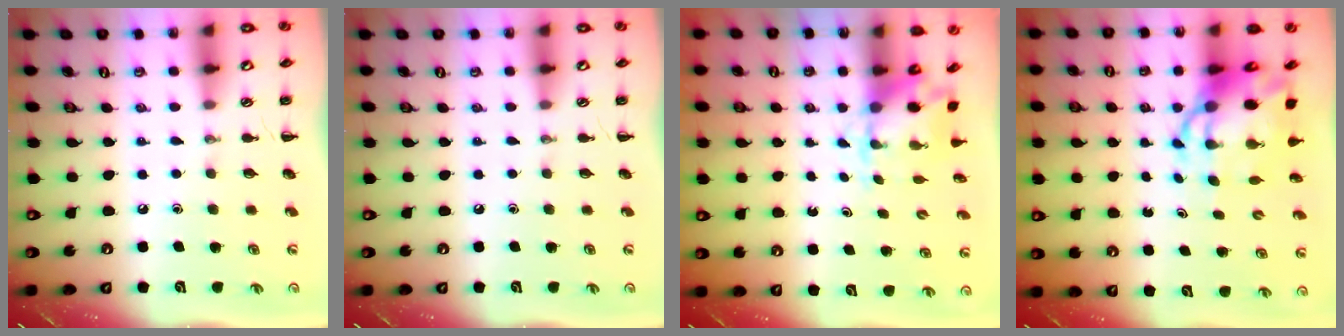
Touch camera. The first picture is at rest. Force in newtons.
{"total": 0.0}
{"total": 3.4, "press": 3.4, "slide": 0.5}
{"total": 9.2, "press": 8.9, "slide": 2.6}